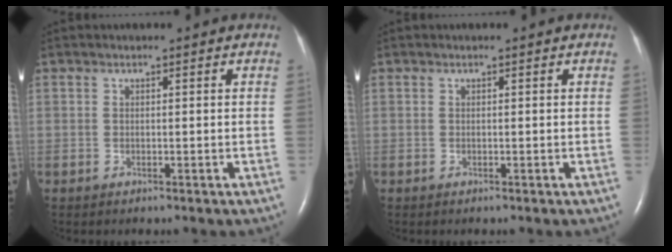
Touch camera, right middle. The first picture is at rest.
{"total": 0.0}